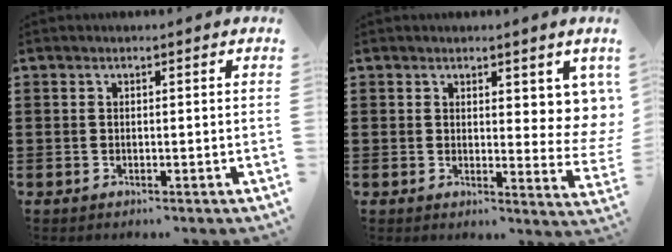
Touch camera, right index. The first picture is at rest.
{"total": 4.8, "force": [2.9, 2.5, 2.9], "torque": [-0.036, -0.013, 0.046]}